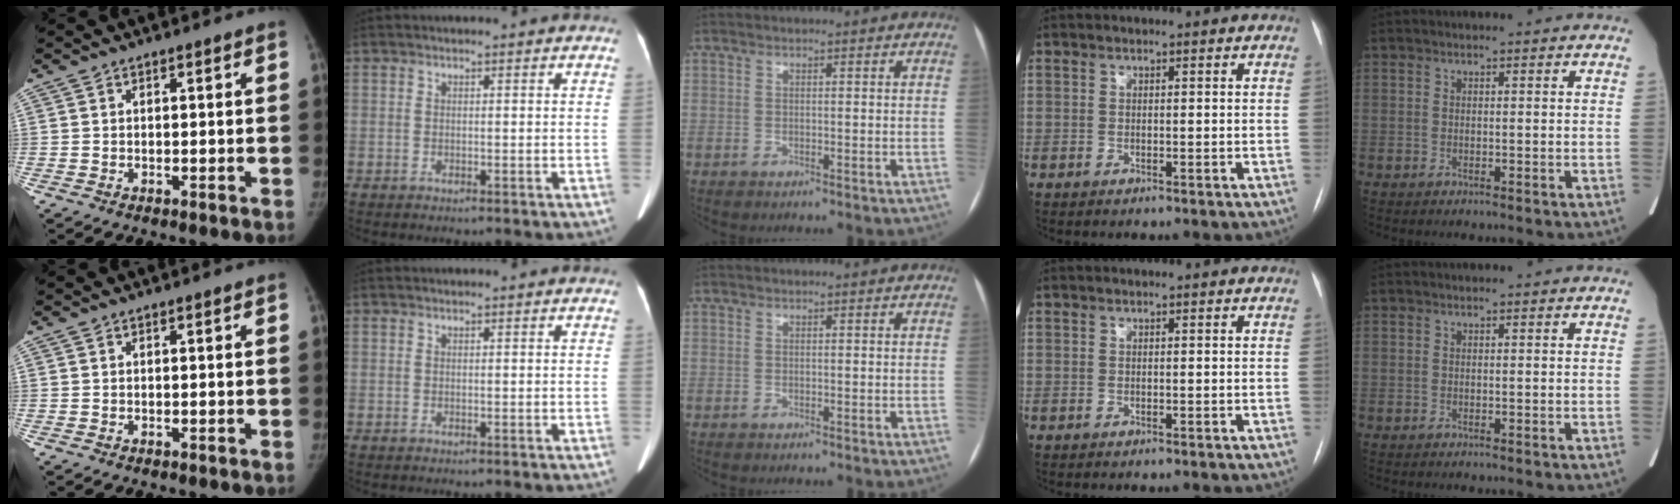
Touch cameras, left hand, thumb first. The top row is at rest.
{}